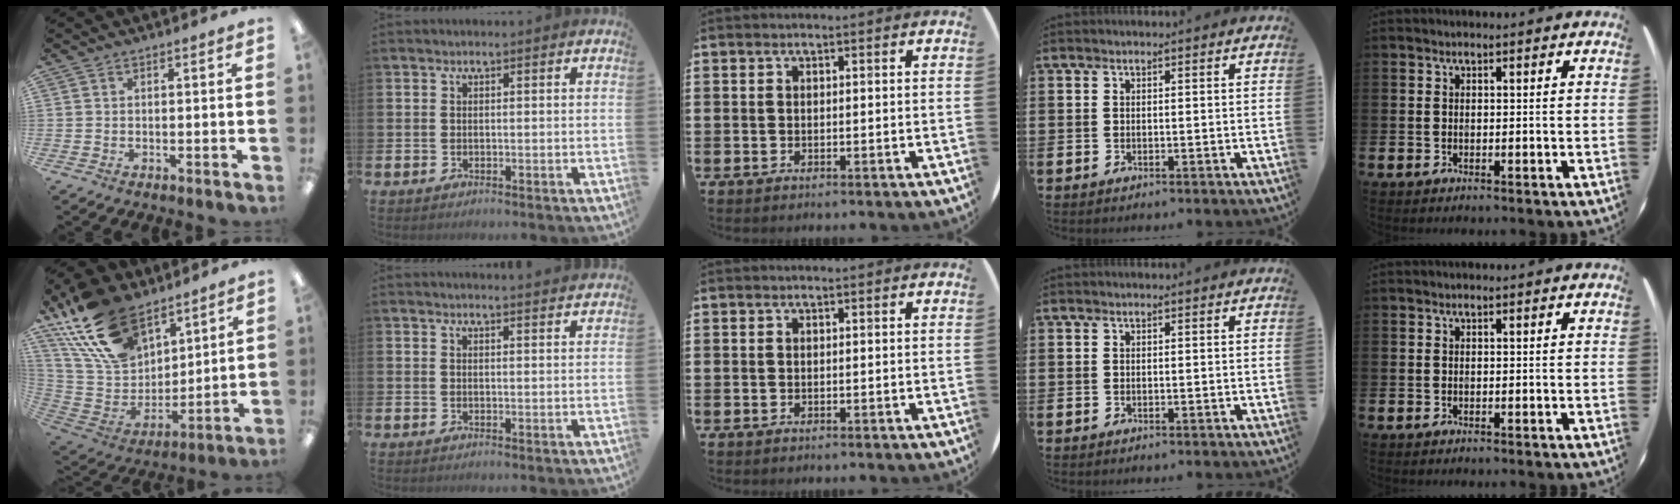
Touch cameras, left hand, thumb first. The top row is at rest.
{"thumb": {"total": 22.7, "force": [14.7, 12.9, 11.5], "torque": [-0.227, -0.063, 0.278]}, "index": {"total": 1.7, "force": [1.7, -0.1, -0.1], "torque": [0.011, -0.014, 0.030]}}